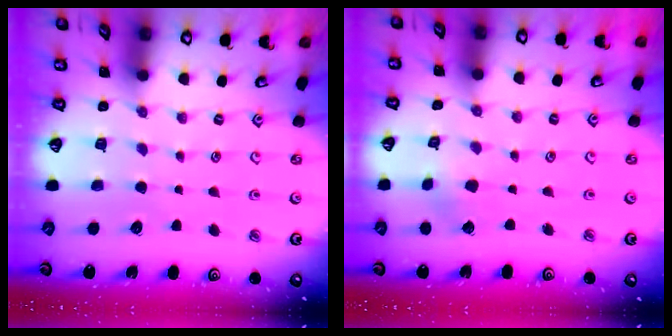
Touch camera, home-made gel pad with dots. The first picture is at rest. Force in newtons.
{"total": 2.8, "press": 2.8, "slide": 0.1}